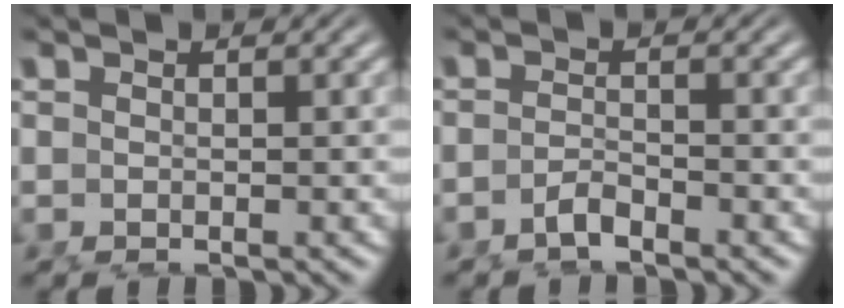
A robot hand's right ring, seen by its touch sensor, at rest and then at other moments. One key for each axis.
{"total": 1.4, "fx": -1.2, "fy": -0.5, "fz": 0.4, "tx": -0.002, "ty": 0.000, "tz": -0.022}